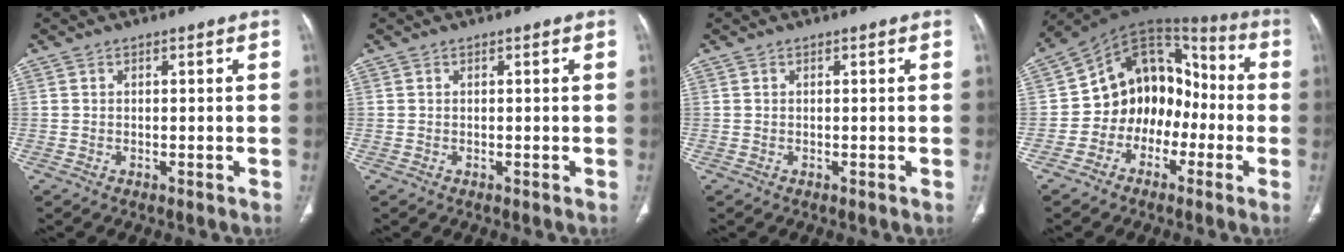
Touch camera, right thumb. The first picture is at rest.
{"total": 0.0}
{"total": 0.0}
{"total": 14.8, "force": [-3.6, 11.8, 8.2], "torque": [-0.064, 0.077, -0.071]}